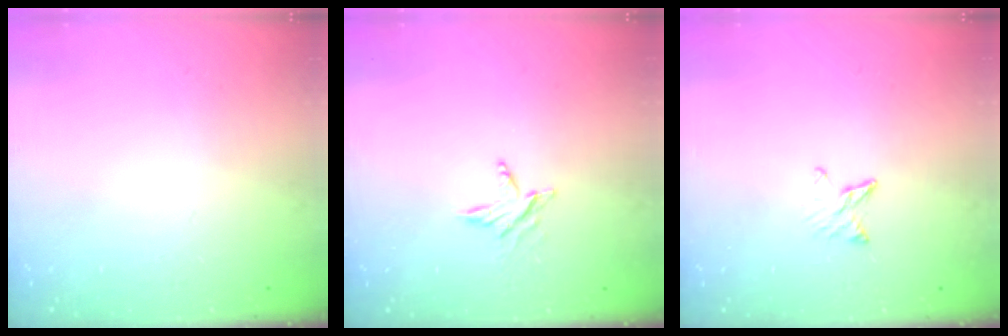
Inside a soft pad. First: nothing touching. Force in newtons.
{"total": 3.8, "press": 3.8, "slide": 0.5}
{"total": 3.4, "press": 3.3, "slide": 0.5}